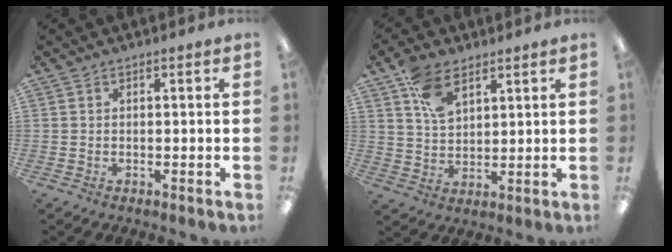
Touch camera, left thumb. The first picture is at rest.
{"total": 9.1, "force": [5.2, 5.3, 5.3], "torque": [-0.102, -0.010, 0.100]}